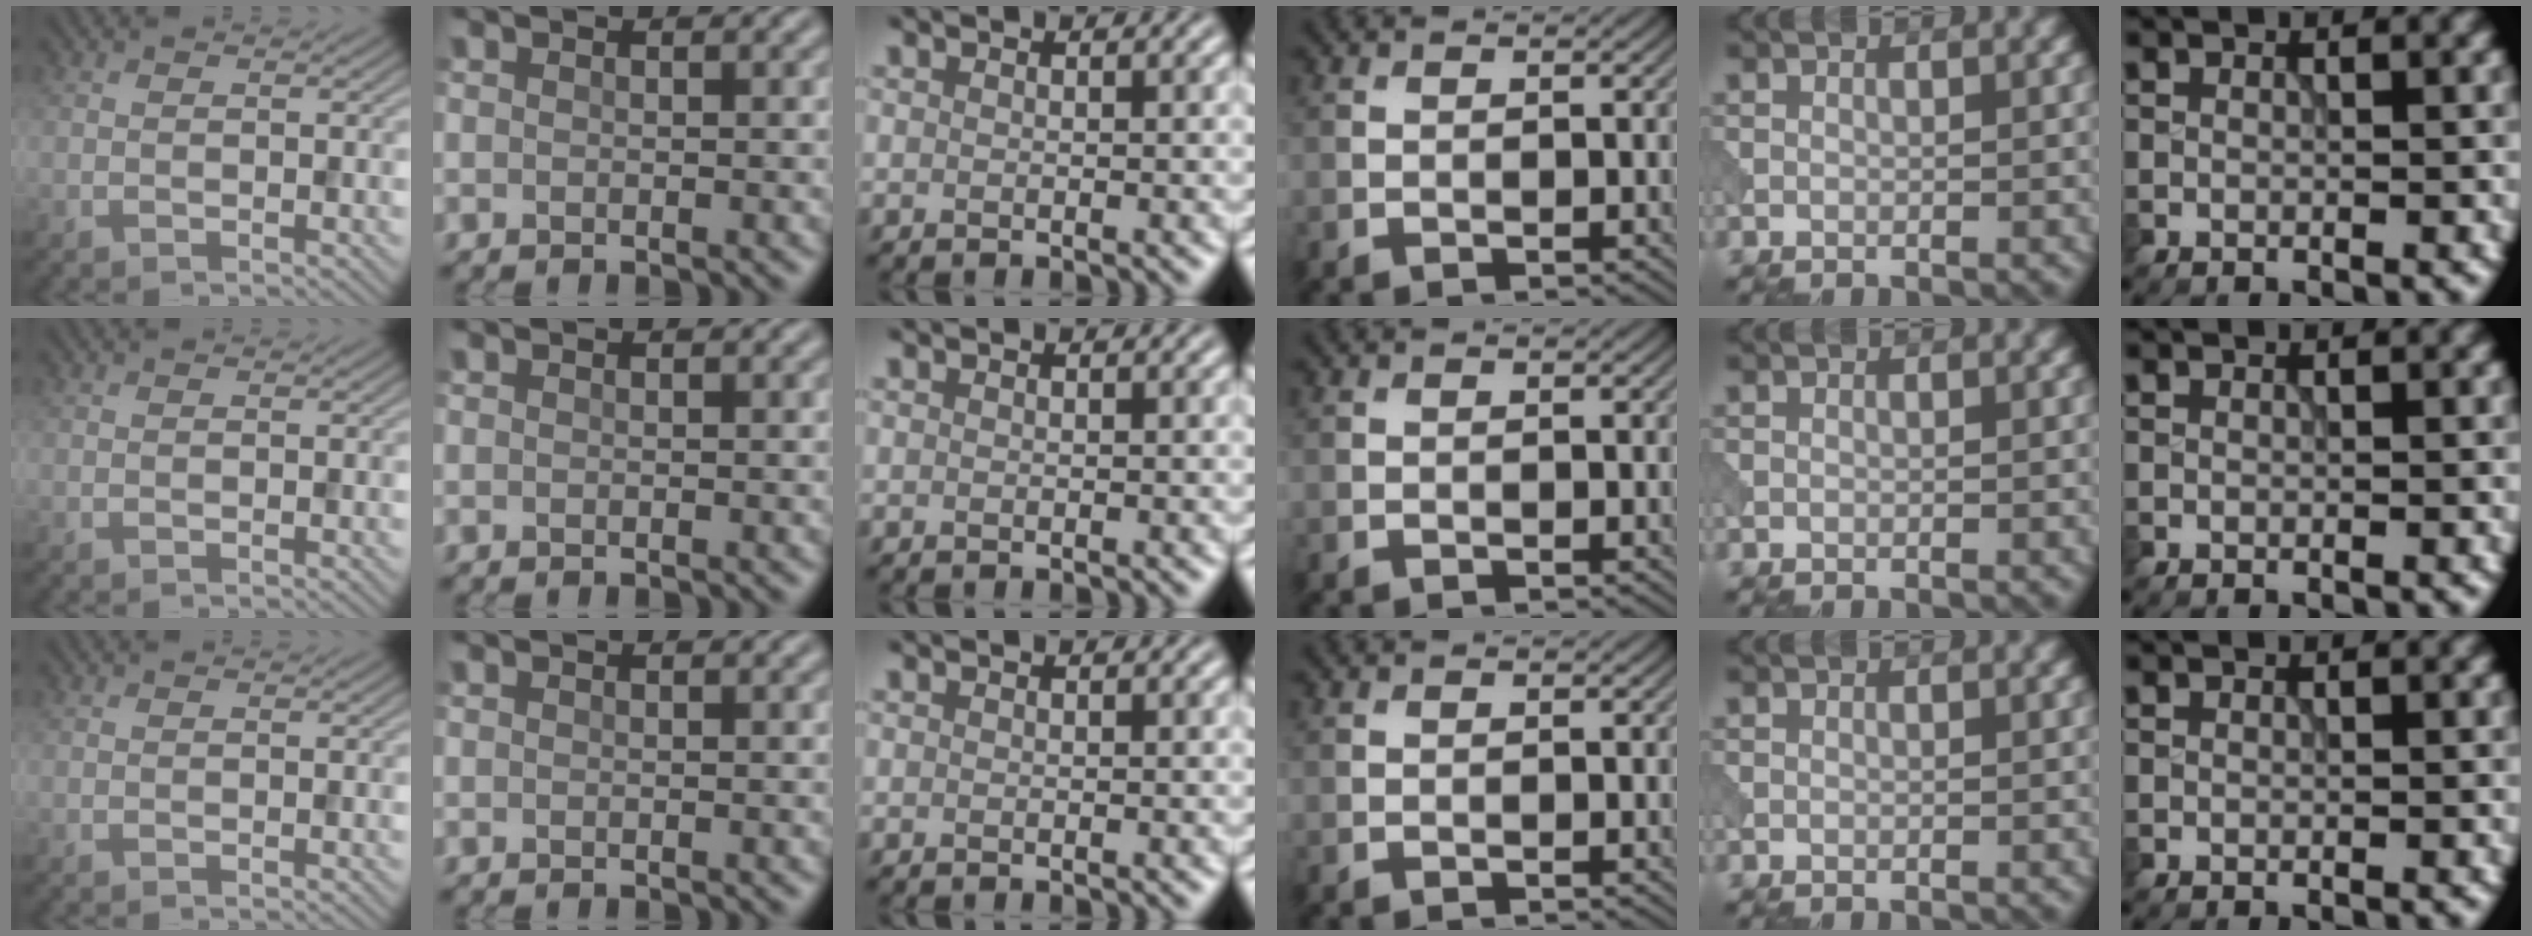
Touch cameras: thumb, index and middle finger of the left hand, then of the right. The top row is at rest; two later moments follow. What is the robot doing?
{"motion": "pour", "object": "beaker"}